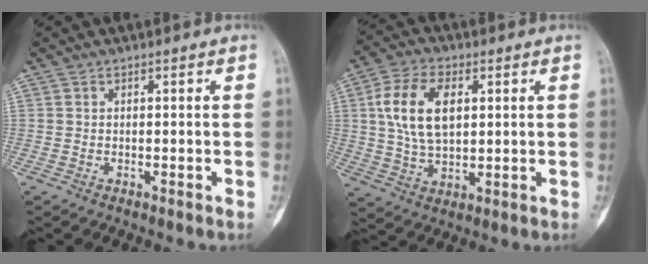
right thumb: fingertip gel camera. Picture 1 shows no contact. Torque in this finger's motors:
{"motor_torque": [0.14, 0.27, 0.50, -0.20, 0.19]}